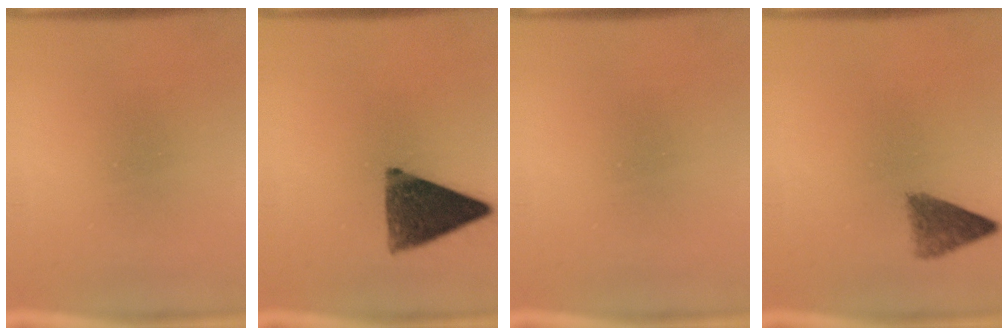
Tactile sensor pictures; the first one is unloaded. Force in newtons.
{"total": 11.2}
{"total": 0.0}
{"total": 3.9}